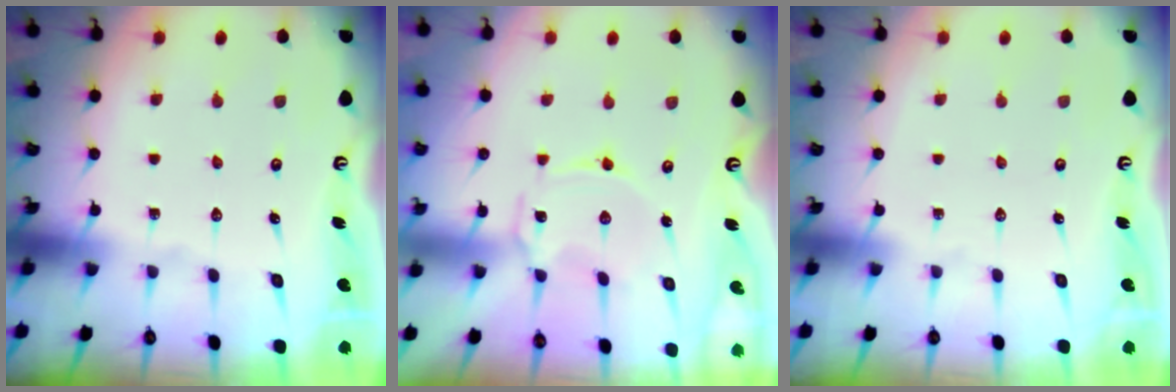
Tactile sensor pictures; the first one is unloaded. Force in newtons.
{"total": 1.2, "press": 1.1, "slide": 0.4}
{"total": 0.0}